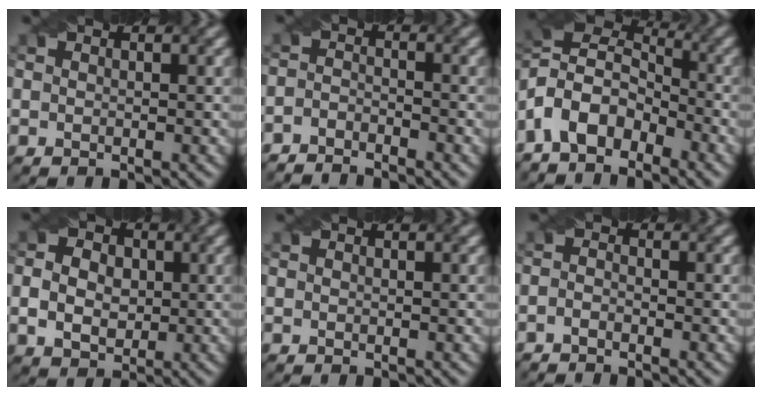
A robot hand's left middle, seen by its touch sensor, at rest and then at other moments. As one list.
[{"total": 2.7, "force": [-2.6, 0.4, 0.5], "torque": [-0.010, -0.003, -0.055]}, {"total": 7.3, "force": [-4.0, 4.2, 4.5], "torque": [-0.084, 0.011, -0.095]}, {"total": 5.0, "force": [0.2, 4.0, 2.9], "torque": [-0.051, 0.011, -0.004]}, {"total": 0.0}, {"total": 1.2, "force": [-1.1, 0.2, 0.5], "torque": [-0.014, -0.002, -0.024]}]